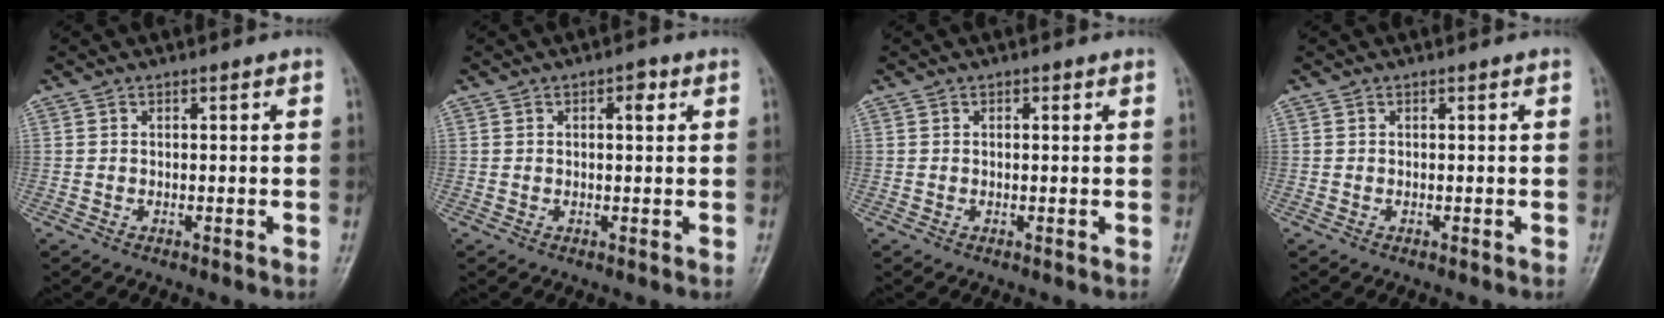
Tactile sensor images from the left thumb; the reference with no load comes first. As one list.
[{"total": 2.5, "force": [0.8, 1.1, 2.0], "torque": [-0.023, 0.002, 0.008]}, {"total": 0.9, "force": [0.2, 0.5, 0.8], "torque": [-0.011, 0.001, 0.003]}, {"total": 0.0}]